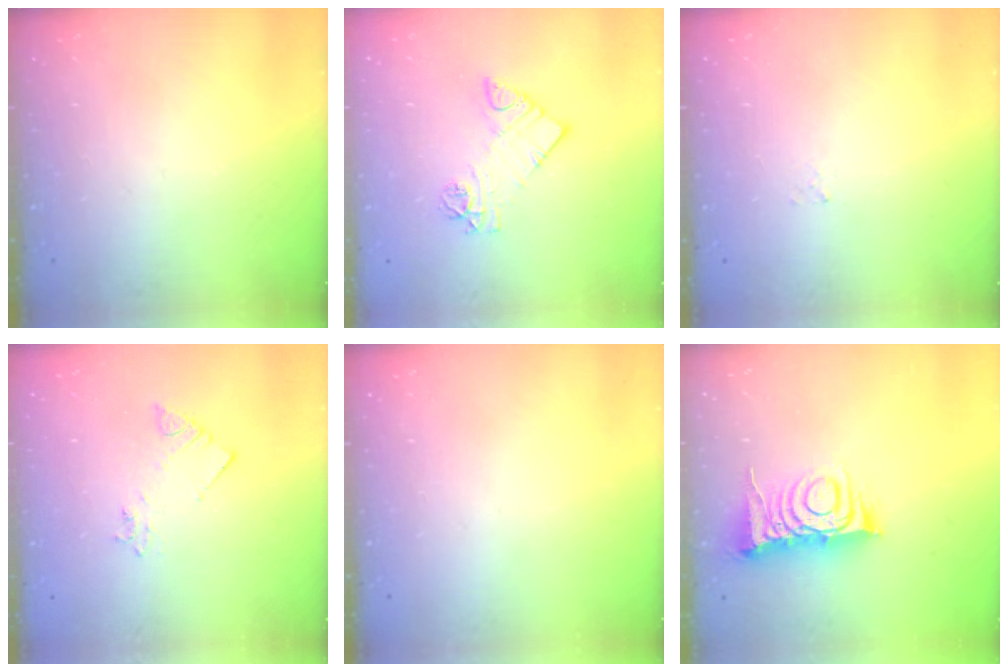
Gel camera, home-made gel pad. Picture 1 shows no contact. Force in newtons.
{"total": 9.4, "press": 9.4, "slide": 0.7}
{"total": 1.5, "press": 1.5, "slide": 0.2}
{"total": 2.1, "press": 2.1, "slide": 0.4}
{"total": 0.0}
{"total": 9.8, "press": 9.8, "slide": 1.1}